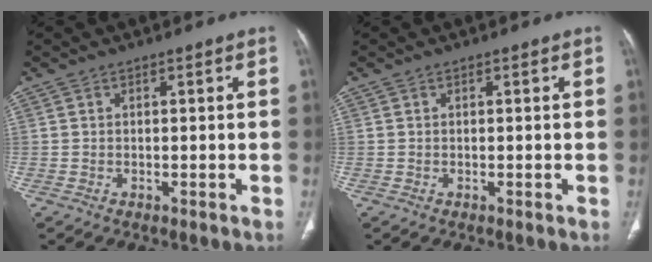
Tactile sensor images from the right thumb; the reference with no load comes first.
{"total": 0.0}